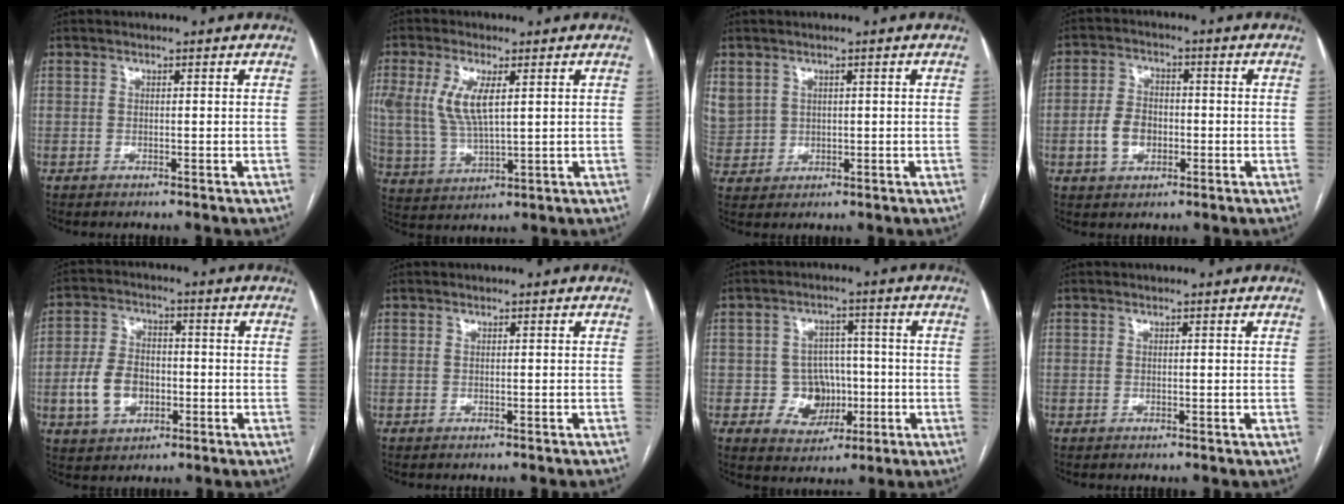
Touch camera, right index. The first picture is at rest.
{"total": 8.9, "force": [2.6, 3.3, 7.9], "torque": [-0.181, 0.002, 0.058]}
{"total": 8.1, "force": [2.5, 7.3, 2.5], "torque": [-0.096, 0.022, 0.070]}
{"total": 5.6, "force": [-1.4, 3.9, 3.7], "torque": [-0.080, 0.012, -0.022]}
{"total": 8.2, "force": [-2.0, 5.6, 5.6], "torque": [-0.124, 0.015, -0.032]}
{"total": 0.9, "force": [-0.8, -0.2, 0.5], "torque": [-0.003, 0.004, -0.010]}
{"total": 6.9, "force": [-1.3, 6.3, 2.4], "torque": [-0.029, 0.021, -0.009]}
{"total": 0.0}